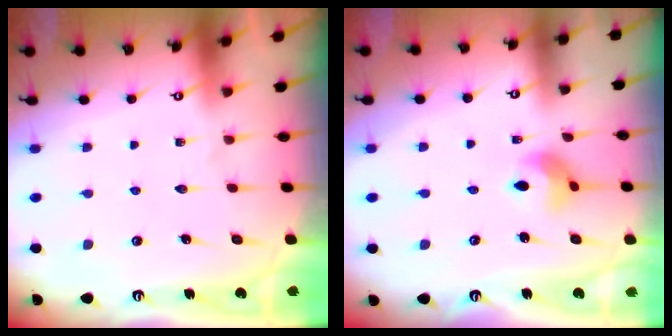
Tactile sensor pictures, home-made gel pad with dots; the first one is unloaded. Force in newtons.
{"total": 7.6, "press": 7.6, "slide": 0.3}